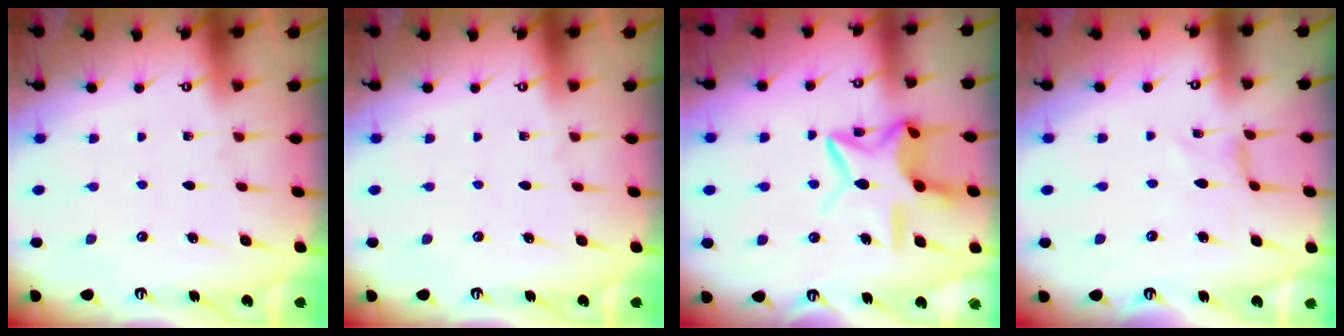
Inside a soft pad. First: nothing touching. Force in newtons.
{"total": 0.0}
{"total": 13.5, "press": 13.5, "slide": 1.1}
{"total": 0.0}